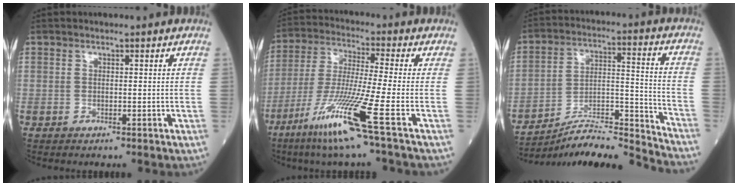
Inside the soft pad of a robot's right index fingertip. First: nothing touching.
{"total": 13.3, "force": [-7.1, -2.0, 11.1], "torque": [-0.226, -0.041, -0.140]}
{"total": 17.3, "force": [-16.7, -1.9, 4.0], "torque": [-0.065, 0.024, -0.273]}